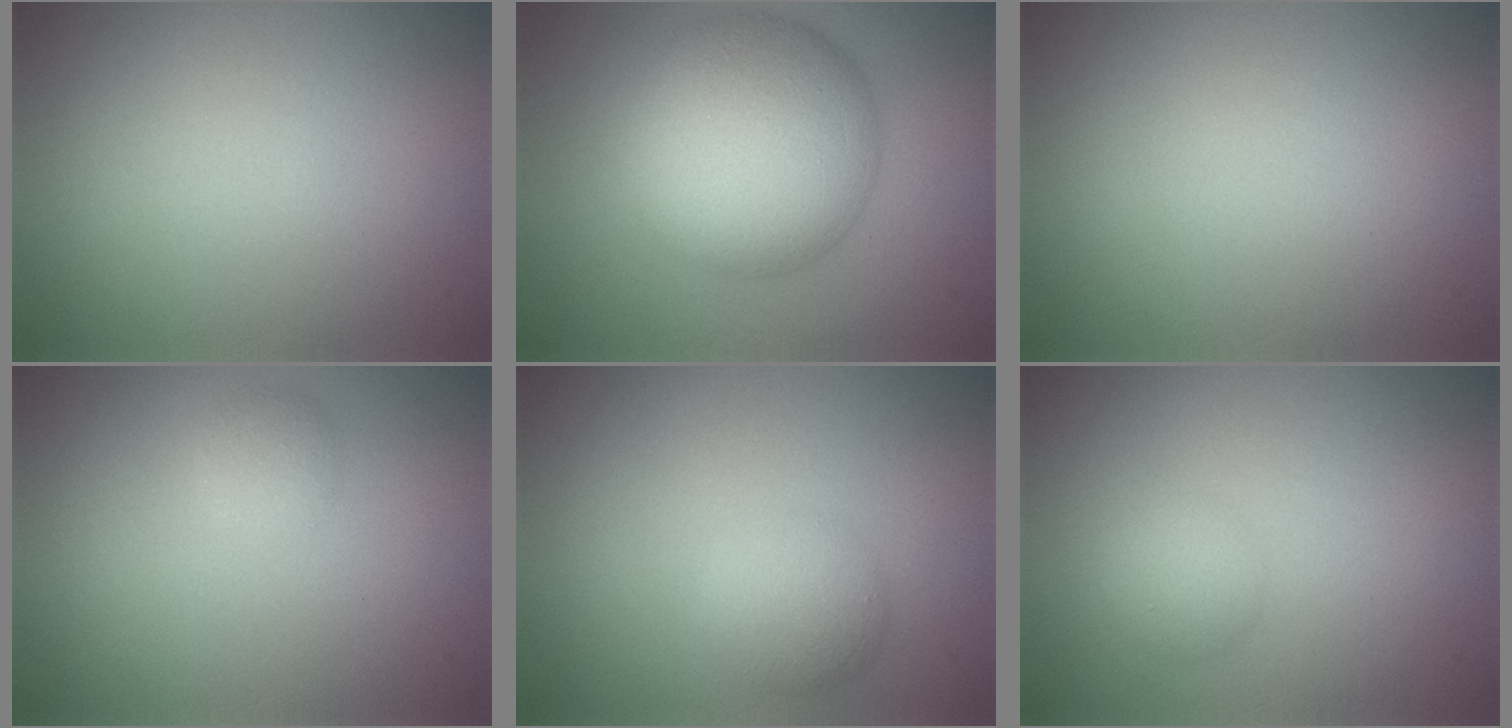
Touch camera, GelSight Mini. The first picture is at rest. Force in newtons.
{"total": 10.8, "press": 10.8, "slide": 0.3}
{"total": 0.0}
{"total": 1.3, "press": 1.3, "slide": 0.1}
{"total": 2.7, "press": 2.7, "slide": 0.1}
{"total": 1.8, "press": 1.8, "slide": 0.1}